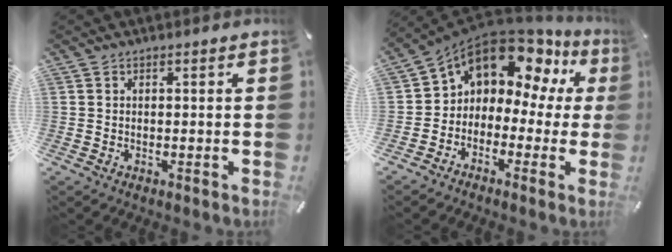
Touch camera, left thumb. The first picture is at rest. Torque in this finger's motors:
{"motor_torque": [1.46, 3.55, 1.49, 0.92, 0.19]}